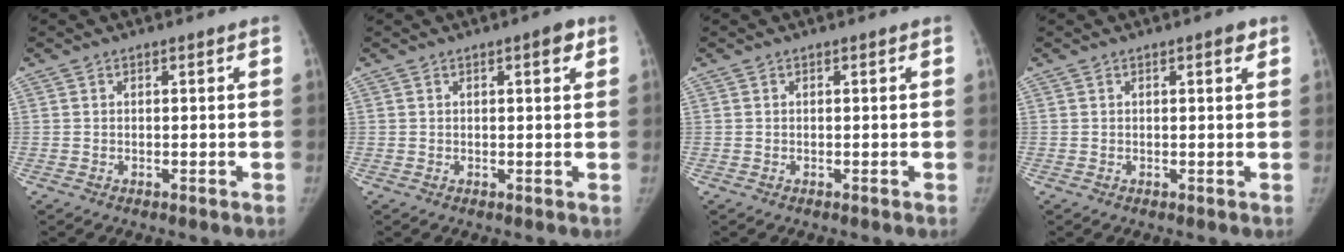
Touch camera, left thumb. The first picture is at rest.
{"total": 2.2, "force": [1.1, 0.7, 1.8], "torque": [-0.020, -0.001, 0.012]}
{"total": 0.0}
{"total": 1.4, "force": [0.8, 0.4, 1.1], "torque": [-0.012, -0.002, 0.008]}